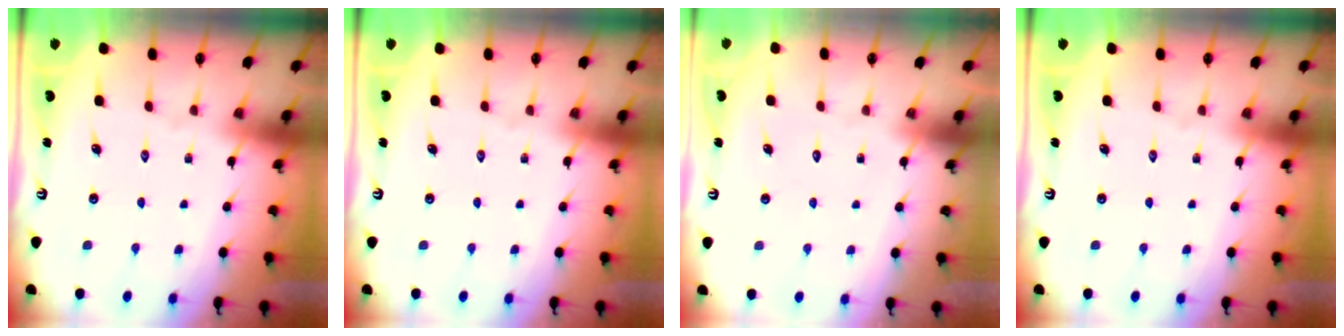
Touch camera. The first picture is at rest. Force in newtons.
{"total": 0.0}
{"total": 1.6, "press": 1.6, "slide": 0.1}
{"total": 0.0}